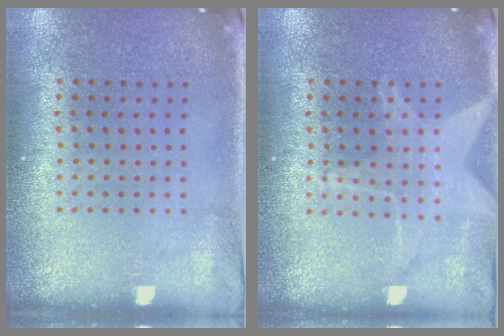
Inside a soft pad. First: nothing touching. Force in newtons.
{"total": 2.5, "press": 2.5, "slide": 0.3}